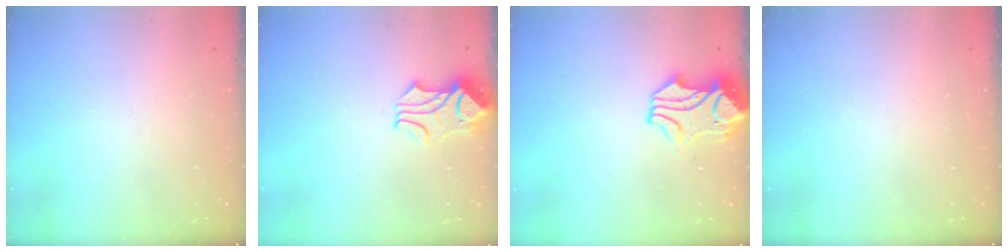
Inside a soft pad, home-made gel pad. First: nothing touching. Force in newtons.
{"total": 1.8, "press": 1.4, "slide": 1.2}
{"total": 8.1, "press": 8.1, "slide": 1.0}
{"total": 0.0}